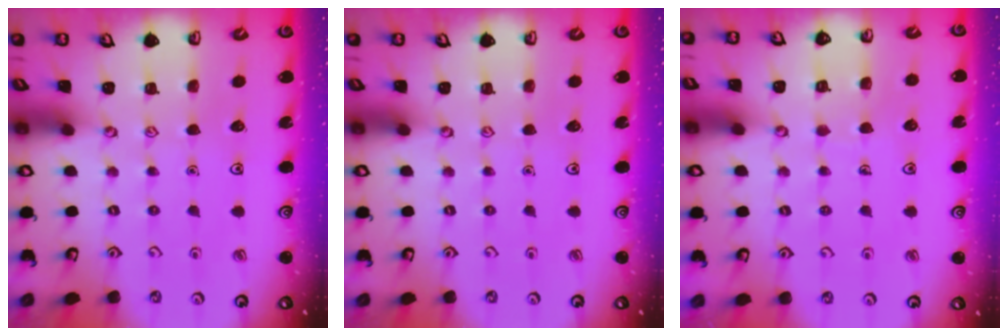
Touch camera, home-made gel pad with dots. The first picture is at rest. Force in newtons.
{"total": 0.0}
{"total": 3.7, "press": 3.7, "slide": 0.2}